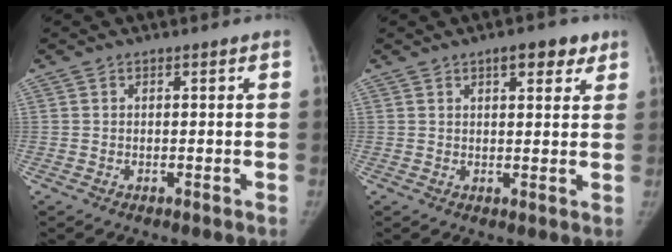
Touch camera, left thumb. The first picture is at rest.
{"total": 5.6, "force": [3.3, 2.4, 3.9], "torque": [-0.030, -0.011, 0.040]}